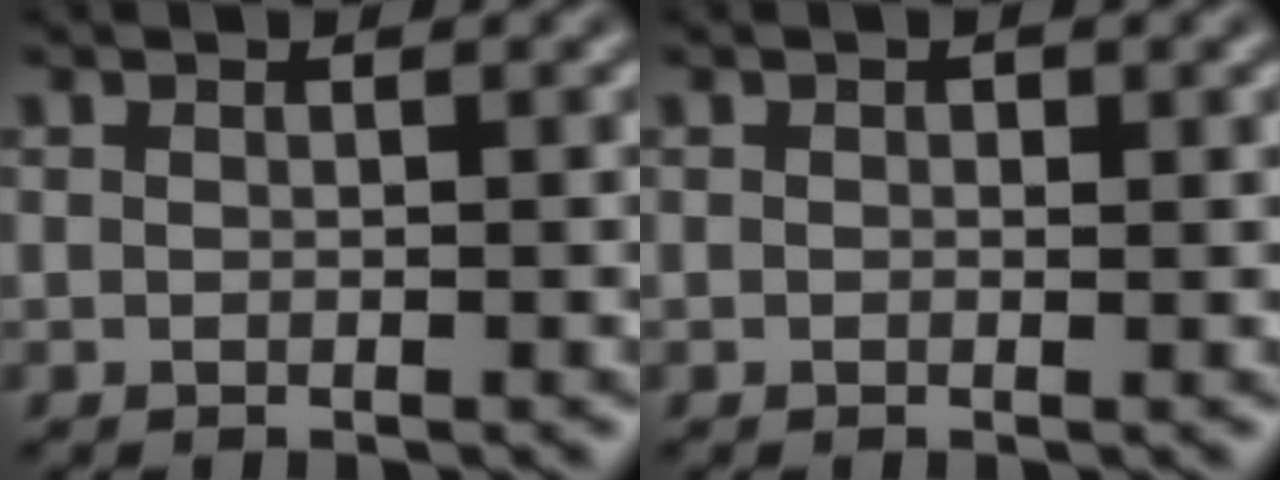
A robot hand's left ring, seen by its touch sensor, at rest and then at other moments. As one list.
[{"total": 0.6, "force": [0.2, 0.4, 0.4], "torque": [-0.003, -0.001, 0.000]}]